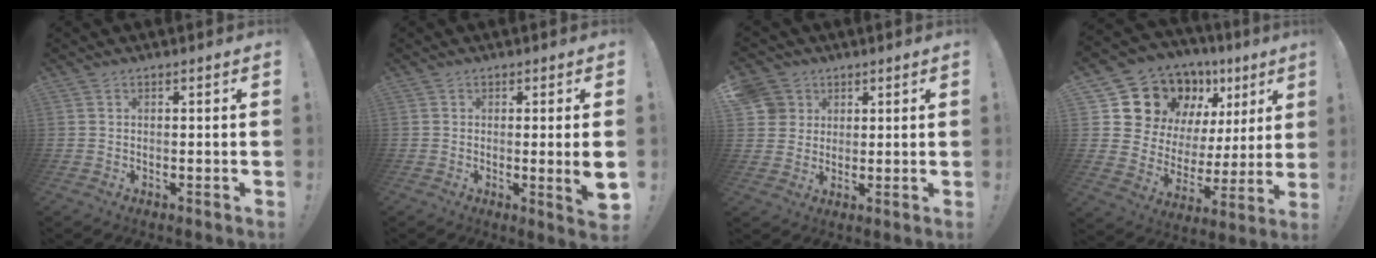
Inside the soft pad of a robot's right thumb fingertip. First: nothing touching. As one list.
[{"total": 6.0, "force": [-0.5, 0.1, 5.9], "torque": [-0.076, -0.013, -0.005]}, {"total": 6.3, "force": [2.5, 5.7, 0.8], "torque": [-0.010, -0.016, 0.051]}, {"total": 16.9, "force": [11.5, 10.3, 6.8], "torque": [-0.111, -0.084, 0.232]}]